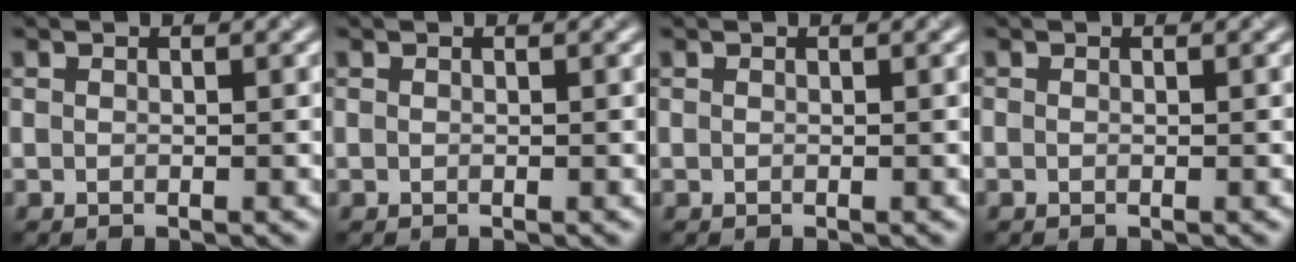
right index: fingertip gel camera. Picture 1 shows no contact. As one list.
[{"total": 0.0}, {"total": 0.0}, {"total": 0.0}]